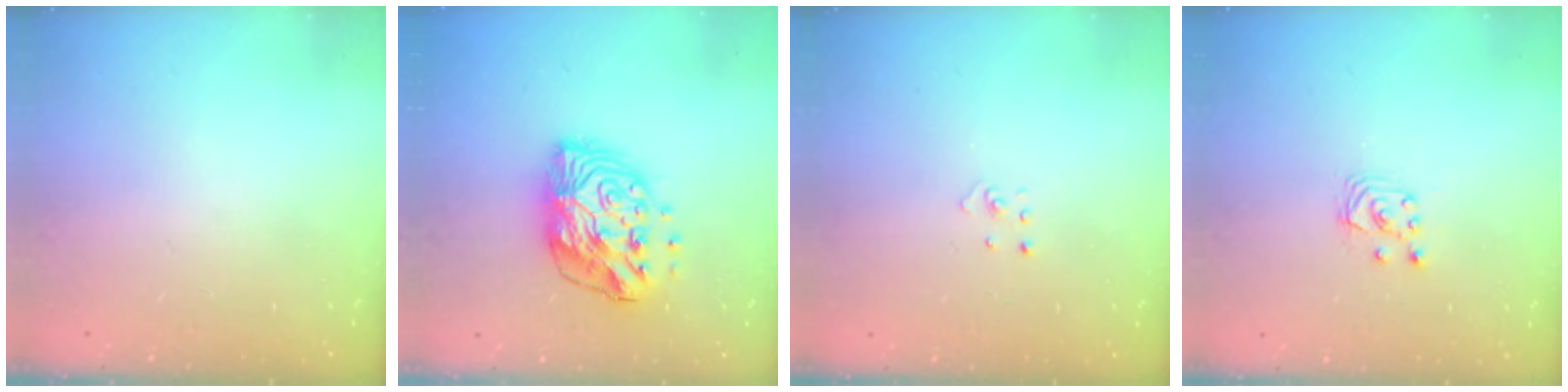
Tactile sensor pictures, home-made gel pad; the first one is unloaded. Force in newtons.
{"total": 13.7, "press": 13.6, "slide": 1.2}
{"total": 1.9, "press": 1.9, "slide": 0.1}
{"total": 3.0, "press": 3.0, "slide": 0.3}